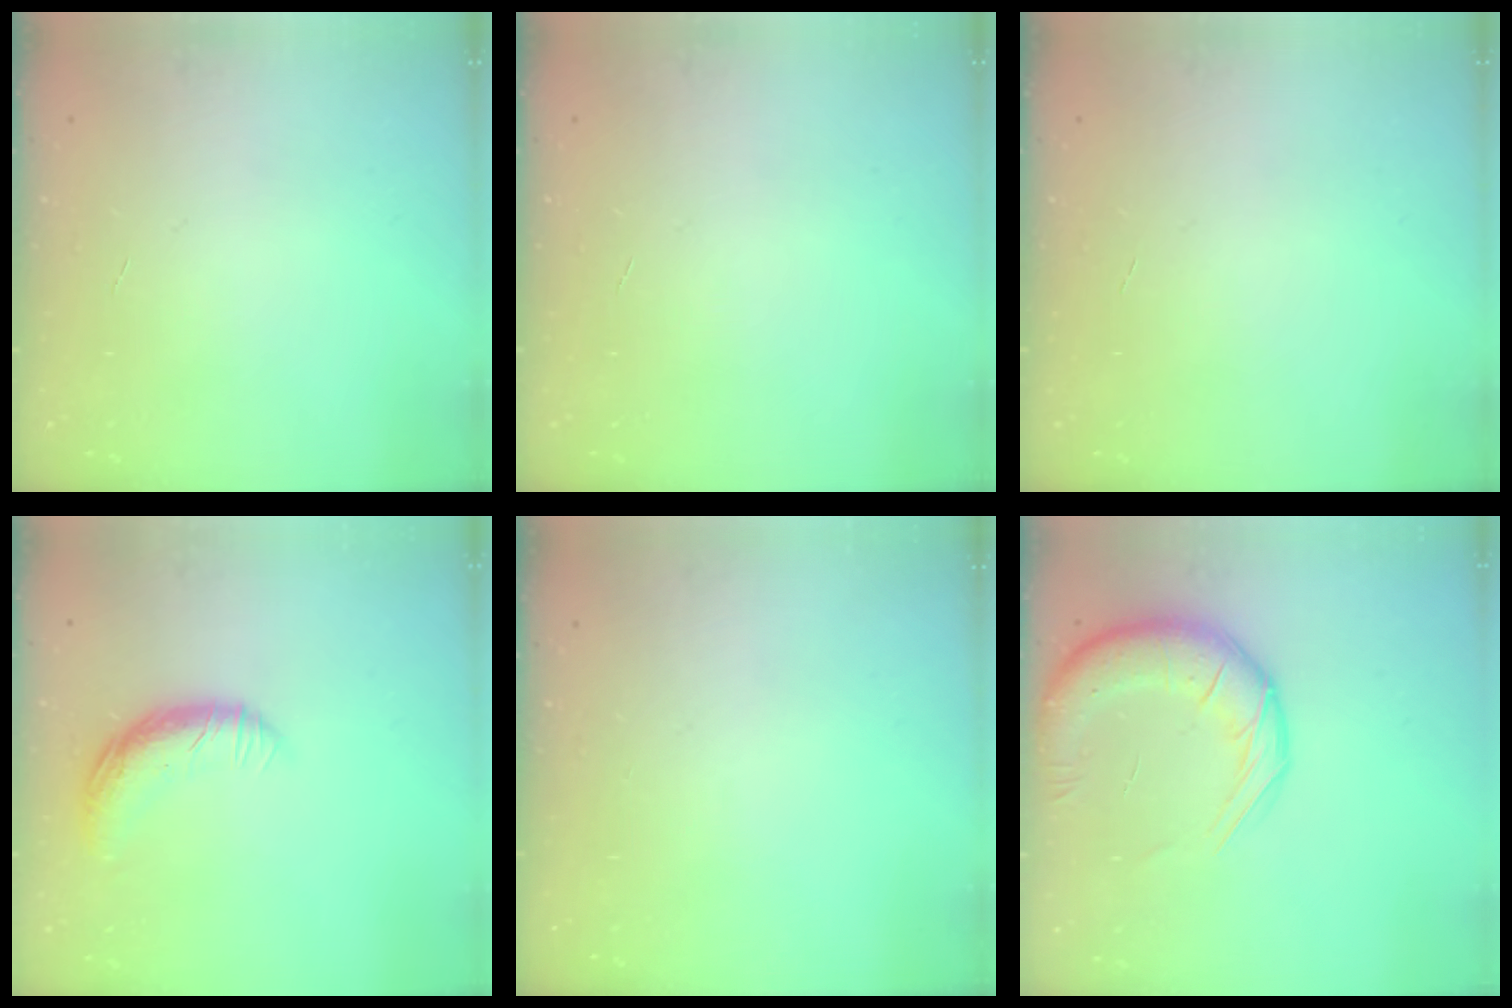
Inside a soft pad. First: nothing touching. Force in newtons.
{"total": 0.0}
{"total": 0.0}
{"total": 11.4, "press": 11.3, "slide": 1.4}
{"total": 0.0}
{"total": 15.8, "press": 15.3, "slide": 3.9}